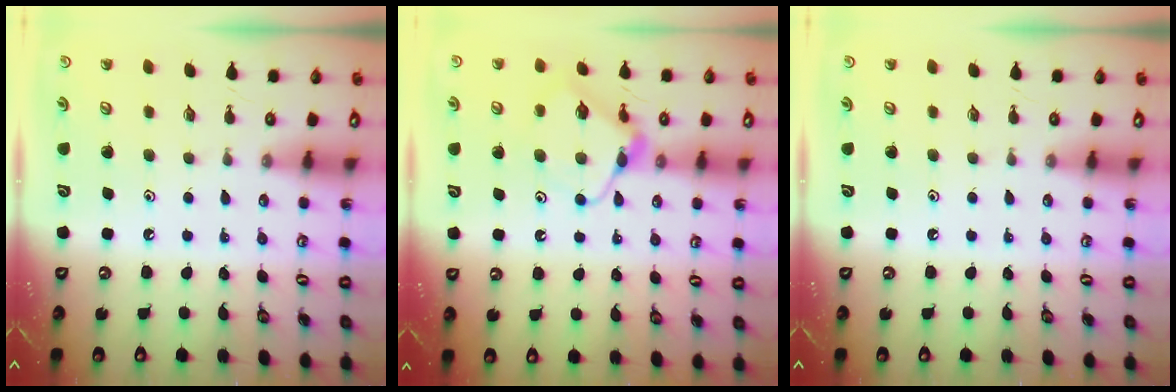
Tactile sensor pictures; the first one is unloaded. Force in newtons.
{"total": 10.8, "press": 10.8, "slide": 0.3}
{"total": 0.0}